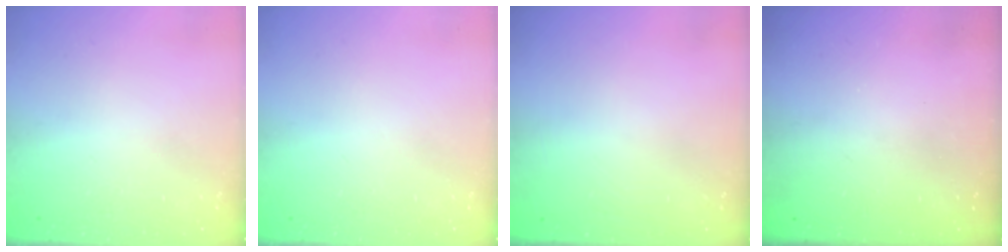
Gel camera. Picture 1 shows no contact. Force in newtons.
{"total": 0.0}
{"total": 3.0, "press": 3.0, "slide": 0.1}
{"total": 3.2, "press": 3.2, "slide": 0.1}